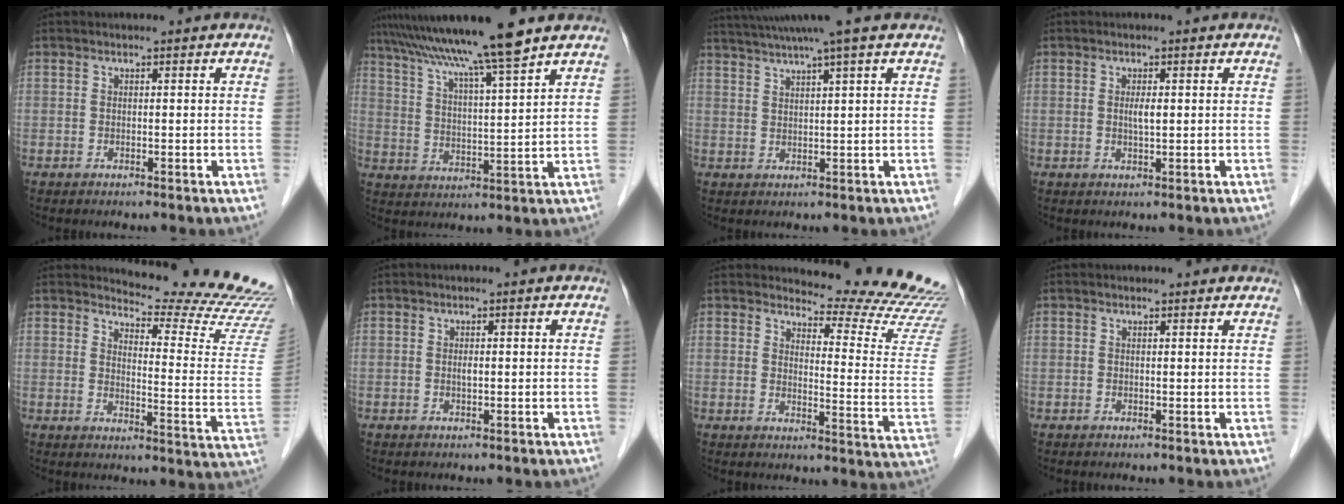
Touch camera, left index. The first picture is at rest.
{"total": 14.7, "force": [11.9, -1.1, 8.6], "torque": [-0.149, 0.017, 0.189]}
{"total": 8.1, "force": [6.5, -2.0, 4.4], "torque": [-0.072, 0.021, 0.097]}
{"total": 1.7, "force": [0.2, 0.2, 1.6], "torque": [-0.031, -0.002, 0.003]}
{"total": 17.9, "force": [17.7, -0.7, 3.1], "torque": [-0.041, -0.152, 0.191]}
{"total": 0.6, "force": [0.0, 0.1, 0.6], "torque": [-0.013, -0.003, 0.000]}
{"total": 16.9, "force": [16.8, -0.2, 2.3], "torque": [-0.021, -0.150, 0.173]}
{"total": 2.4, "force": [2.3, 0.6, 0.4], "torque": [-0.010, 0.007, 0.020]}